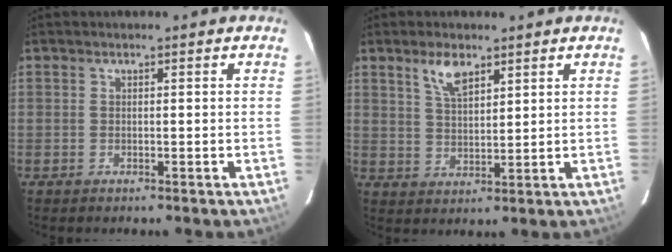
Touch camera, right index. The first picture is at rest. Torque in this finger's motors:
{"motor_torque": [0.13, 0.02, 0.32, 0.08]}